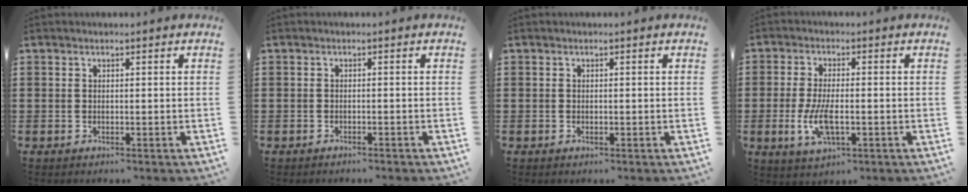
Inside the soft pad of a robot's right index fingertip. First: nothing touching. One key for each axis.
{"total": 0.7, "fx": -0.7, "fy": 0.0, "fz": 0.2, "tx": -0.006, "ty": -0.002, "tz": -0.014}
{"total": 0.0}
{"total": 6.3, "fx": -1.4, "fy": 2.5, "fz": 5.6, "tx": -0.122, "ty": -0.007, "tz": -0.029}